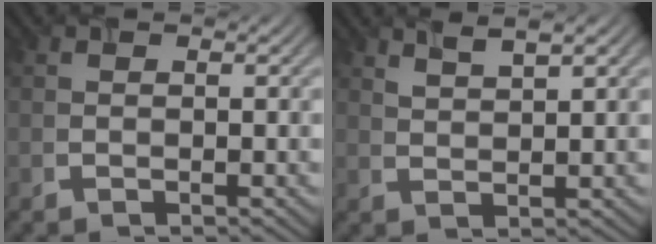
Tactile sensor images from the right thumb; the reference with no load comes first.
{"total": 2.4, "force": [1.8, 0.4, 1.5], "torque": [-0.024, 0.003, 0.041]}